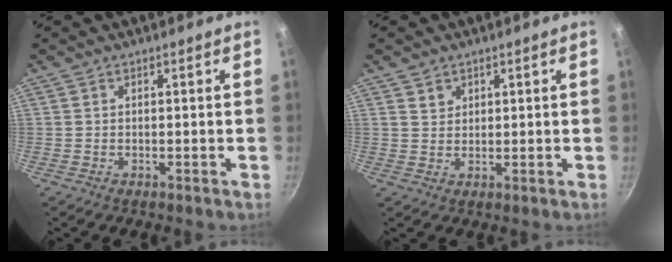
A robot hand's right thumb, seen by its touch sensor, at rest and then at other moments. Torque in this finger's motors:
{"motor_torque": [-0.82, 0.19, -0.03, -0.03, -0.02]}